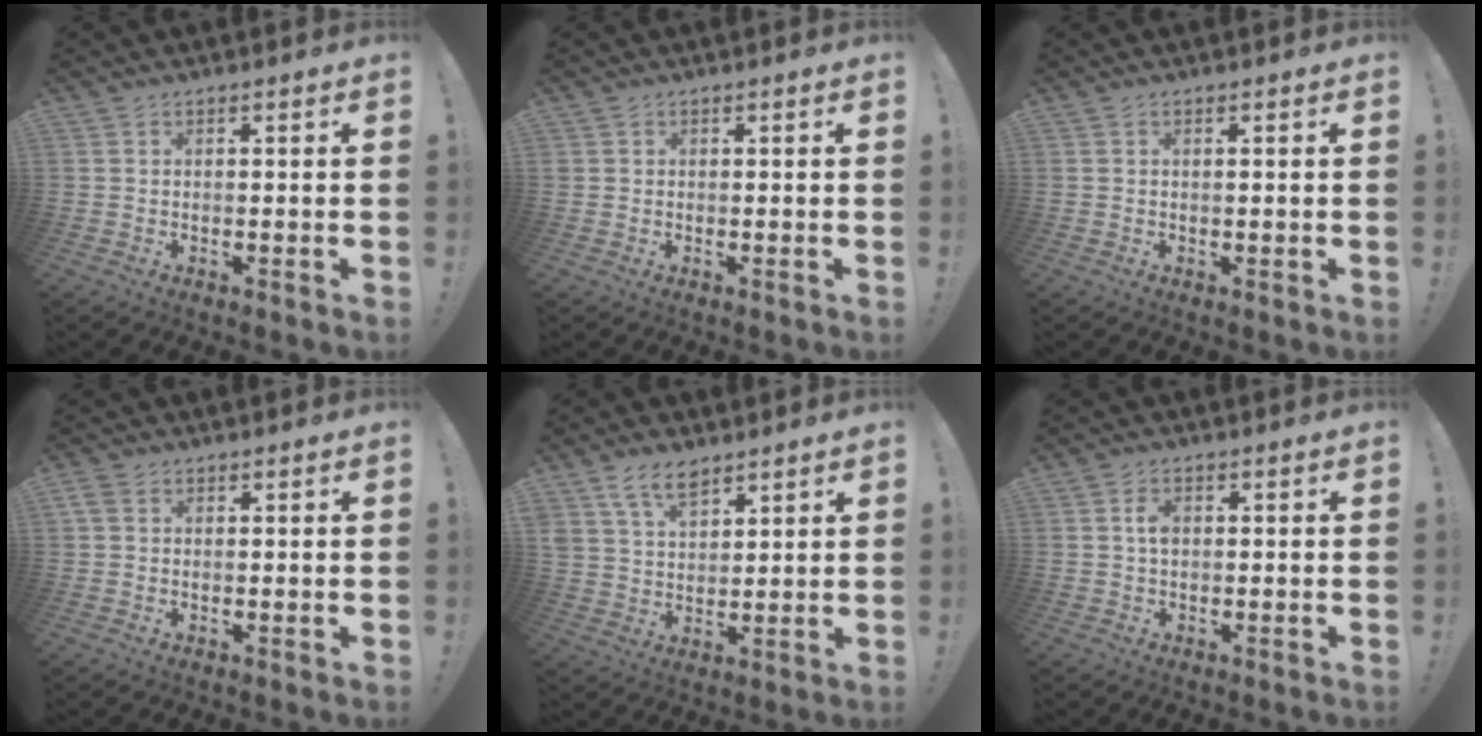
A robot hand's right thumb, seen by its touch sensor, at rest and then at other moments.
{"total": 0.6, "force": [0.2, 0.5, 0.0], "torque": [-0.004, 0.003, 0.005]}
{"total": 0.6, "force": [0.2, -0.1, 0.6], "torque": [-0.005, -0.002, 0.001]}
{"total": 2.6, "force": [1.0, 2.1, 1.2], "torque": [-0.024, 0.004, 0.020]}
{"total": 8.6, "force": [6.1, 4.4, 4.2], "torque": [-0.082, -0.026, 0.118]}
{"total": 3.1, "force": [0.2, 2.3, 2.2], "torque": [-0.023, 0.000, -0.001]}